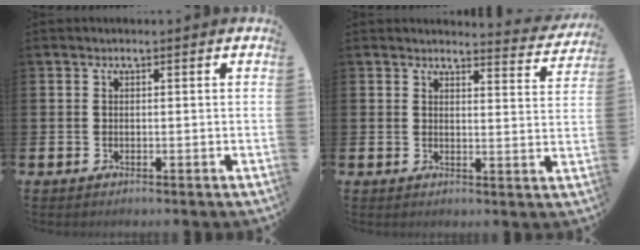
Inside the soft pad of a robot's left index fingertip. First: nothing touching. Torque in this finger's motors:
{"motor_torque": [1.00, -1.13, 0.08, 0.00]}